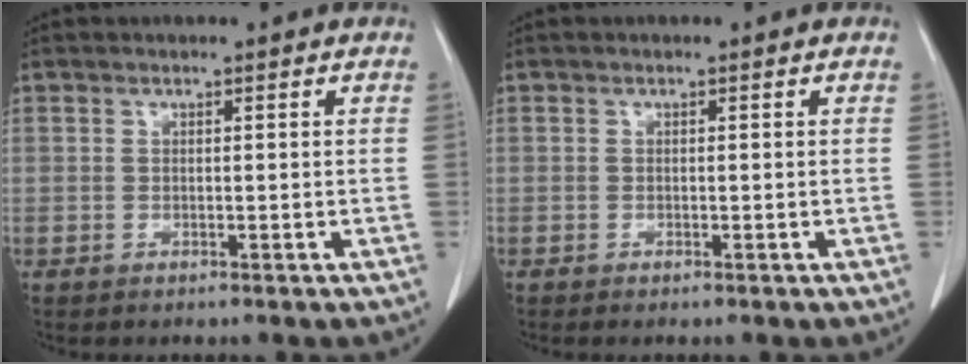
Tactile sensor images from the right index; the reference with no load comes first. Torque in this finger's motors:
{"motor_torque": [0.00, -0.29, -0.06, -0.03]}